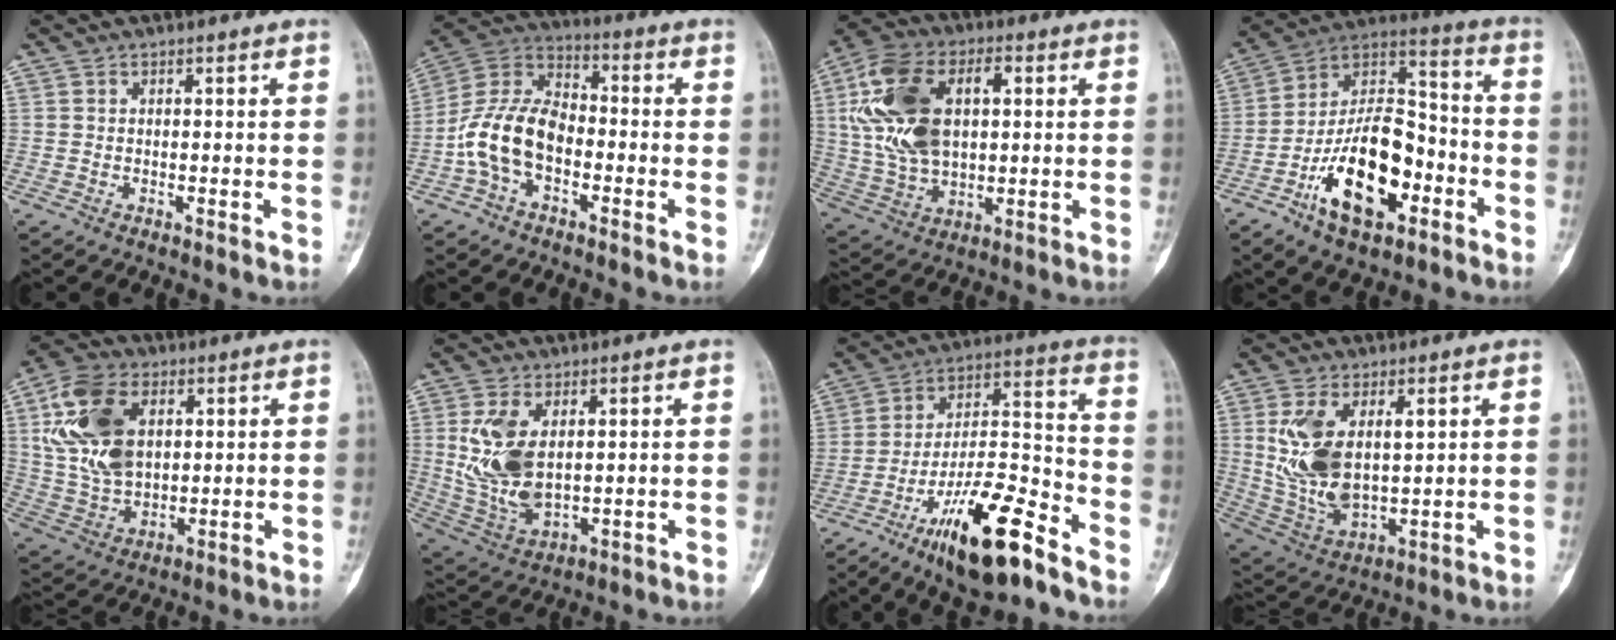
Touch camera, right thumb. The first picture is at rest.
{"total": 13.4, "force": [-3.7, 8.5, 9.7], "torque": [-0.184, 0.043, -0.078]}
{"total": 19.4, "force": [3.7, 11.7, 15.0], "torque": [-0.286, 0.011, 0.069]}
{"total": 19.6, "force": [-8.0, 10.1, 14.8], "torque": [-0.232, 0.065, -0.136]}
{"total": 16.5, "force": [4.6, 10.5, 11.8], "torque": [-0.219, -0.004, 0.093]}
{"total": 12.5, "force": [2.5, 7.1, 10.0], "torque": [-0.194, -0.014, 0.066]}
{"total": 19.8, "force": [-12.6, 5.5, 14.2], "torque": [-0.252, 0.081, -0.216]}
{"total": 14.2, "force": [3.5, 7.8, 11.4], "torque": [-0.215, -0.017, 0.087]}